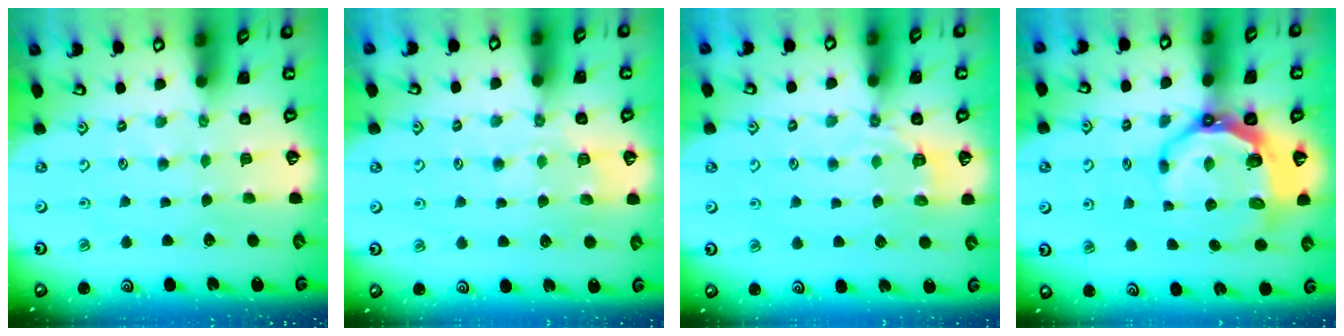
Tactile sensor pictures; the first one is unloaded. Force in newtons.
{"total": 5.2, "press": 5.1, "slide": 1.0}
{"total": 3.7, "press": 2.9, "slide": 2.2}
{"total": 7.8, "press": 6.9, "slide": 3.7}